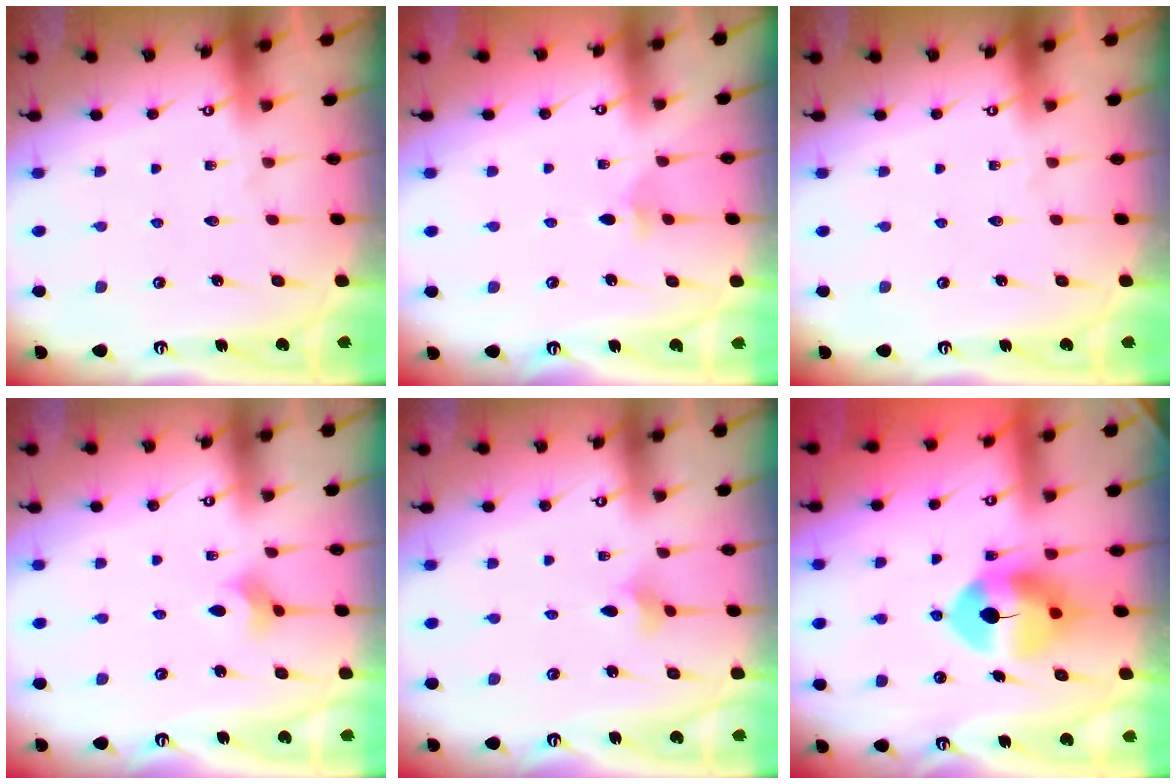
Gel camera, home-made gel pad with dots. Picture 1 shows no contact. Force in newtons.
{"total": 4.0, "press": 4.0, "slide": 0.6}
{"total": 0.0}
{"total": 2.6, "press": 2.5, "slide": 0.6}
{"total": 2.0, "press": 2.0, "slide": 0.4}
{"total": 9.4, "press": 9.2, "slide": 1.6}